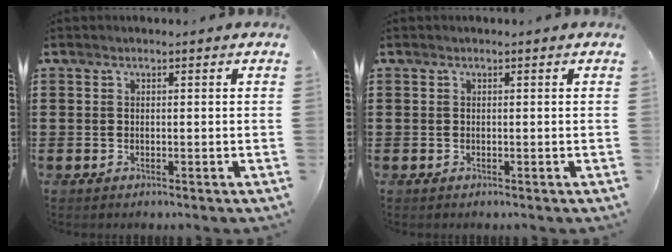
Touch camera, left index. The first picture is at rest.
{"total": 0.0}